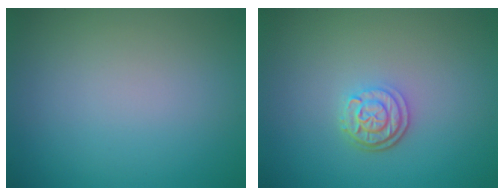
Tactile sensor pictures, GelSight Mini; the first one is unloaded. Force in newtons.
{"total": 2.8, "press": 2.3, "slide": 1.6}